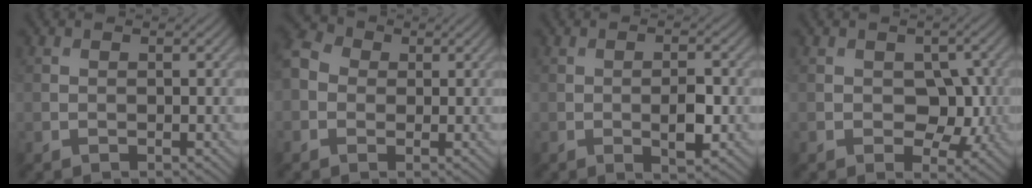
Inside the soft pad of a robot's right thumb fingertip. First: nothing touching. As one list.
[{"total": 4.3, "force": [-0.2, 3.8, 2.1], "torque": [-0.056, 0.009, -0.015]}, {"total": 3.7, "force": [-0.7, 1.3, 3.4], "torque": [-0.060, -0.002, -0.011]}, {"total": 5.2, "force": [-0.6, 3.7, 3.6], "torque": [-0.046, -0.005, -0.016]}]